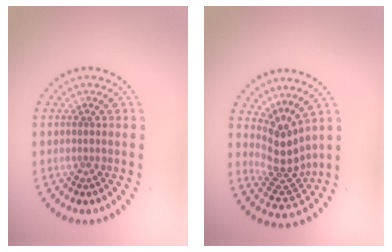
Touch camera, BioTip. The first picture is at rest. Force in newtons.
{"total": 3.6, "press": 2.6, "slide": 2.5}